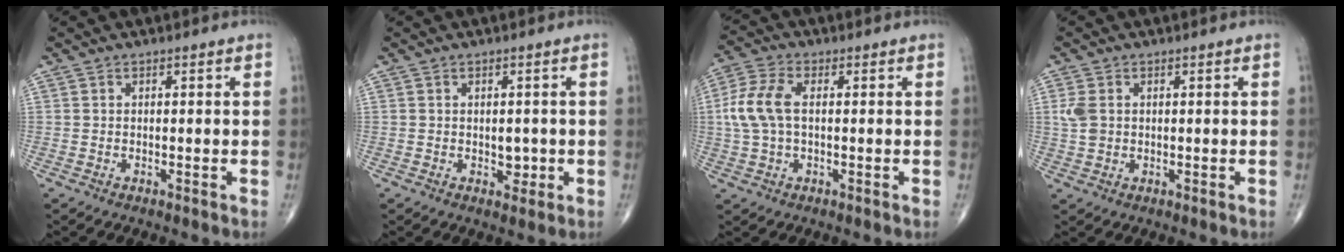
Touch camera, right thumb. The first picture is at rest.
{"total": 2.4, "force": [-0.3, 1.7, 1.7], "torque": [-0.008, 0.000, -0.002]}
{"total": 8.4, "force": [0.6, 4.7, 7.0], "torque": [-0.168, 0.018, 0.009]}
{"total": 3.3, "force": [0.5, 2.4, 2.2], "torque": [-0.051, 0.002, 0.012]}